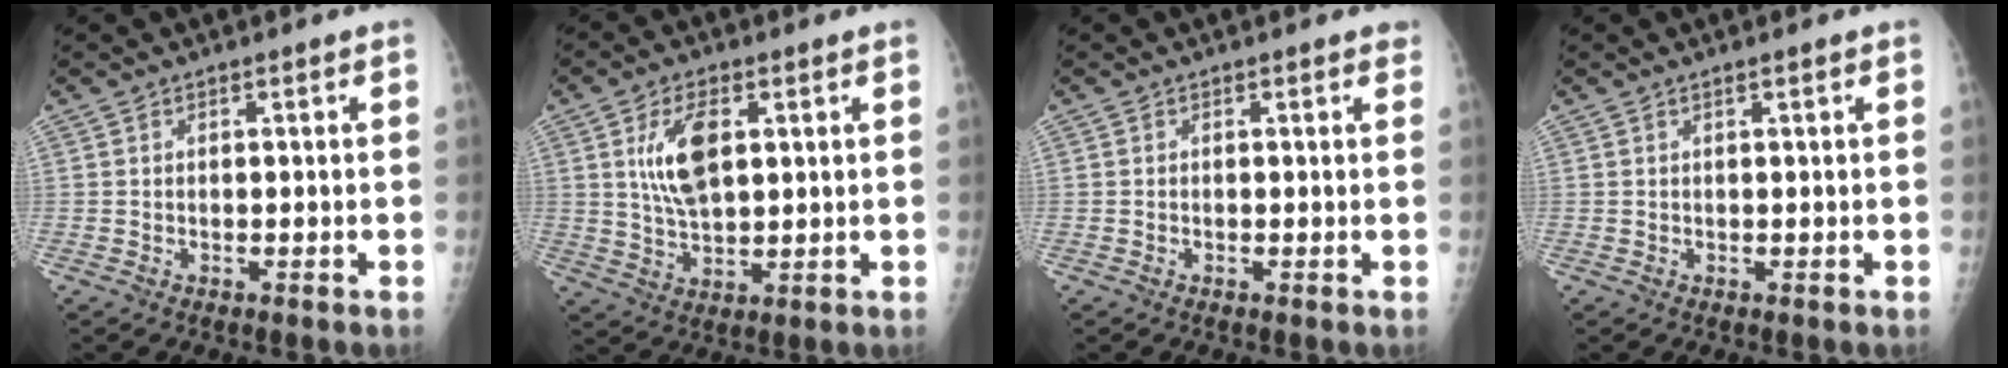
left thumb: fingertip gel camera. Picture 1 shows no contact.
{"total": 9.3, "force": [2.6, 4.6, 7.6], "torque": [-0.136, -0.009, 0.053]}
{"total": 0.9, "force": [0.7, 0.4, 0.4], "torque": [-0.001, 0.000, 0.004]}
{"total": 0.9, "force": [0.6, 0.0, 0.7], "torque": [-0.012, 0.001, 0.010]}